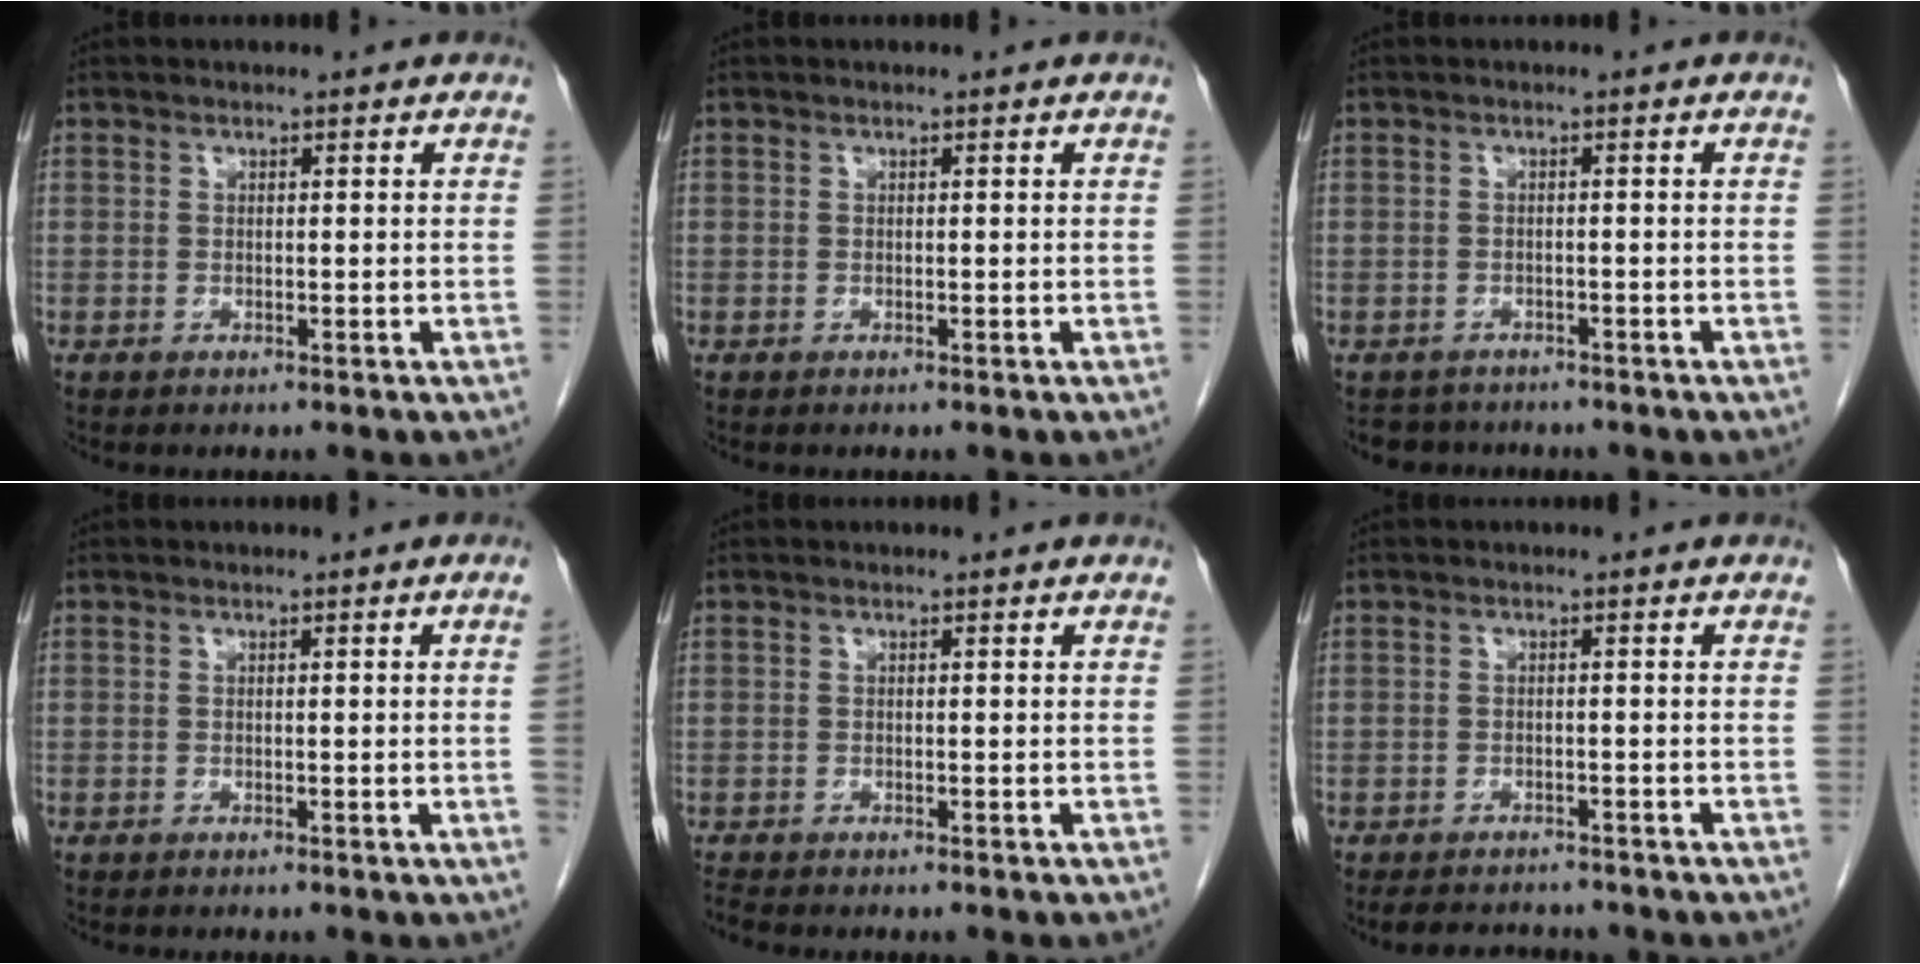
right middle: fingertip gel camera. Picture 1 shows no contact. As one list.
[{"total": 0.0}, {"total": 3.4, "force": [-3.0, 1.4, -0.3], "torque": [0.003, -0.002, -0.047]}, {"total": 1.5, "force": [-0.2, -0.7, 1.3], "torque": [-0.009, 0.000, -0.002]}, {"total": 0.9, "force": [-0.9, -0.1, 0.1], "torque": [-0.011, -0.007, -0.018]}, {"total": 5.3, "force": [-4.9, 1.5, 1.3], "torque": [-0.015, -0.005, -0.069]}]